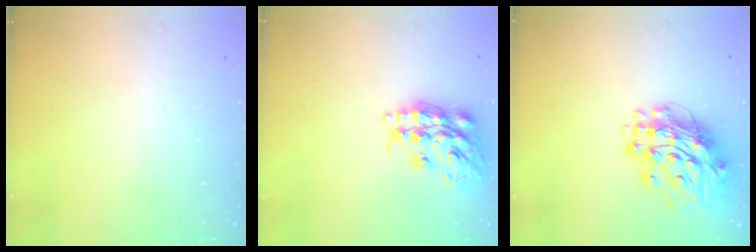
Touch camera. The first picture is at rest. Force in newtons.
{"total": 19.2, "press": 19.2, "slide": 1.3}
{"total": 15.8, "press": 15.7, "slide": 1.7}